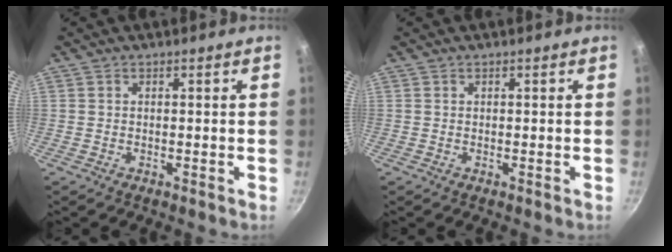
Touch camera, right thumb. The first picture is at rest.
{"total": 0.0}